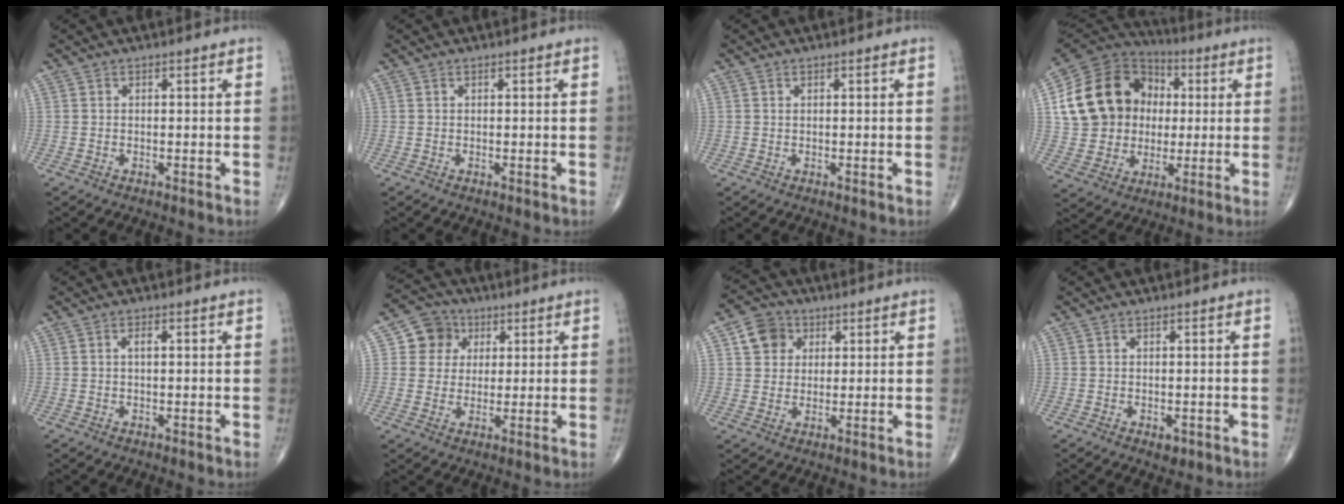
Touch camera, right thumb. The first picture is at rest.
{"total": 0.0}
{"total": 0.0}
{"total": 20.3, "force": [3.1, 16.9, 10.8], "torque": [-0.174, 0.028, 0.063]}
{"total": 1.3, "force": [0.3, 0.5, 1.2], "torque": [-0.020, 0.003, 0.003]}
{"total": 7.2, "force": [2.2, 6.7, 1.7], "torque": [0.007, 0.001, 0.032]}
{"total": 6.6, "force": [2.3, 5.7, 2.4], "torque": [-0.015, -0.001, 0.036]}
{"total": 1.7, "force": [-0.6, 1.0, 1.3], "torque": [-0.009, -0.002, -0.005]}